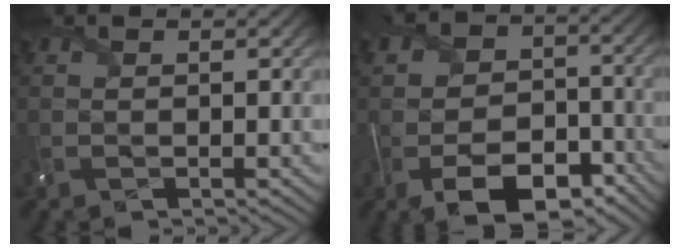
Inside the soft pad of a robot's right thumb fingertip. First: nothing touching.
{"total": 11.2, "force": [-5.9, 7.0, 6.5], "torque": [-0.091, -0.018, -0.106]}